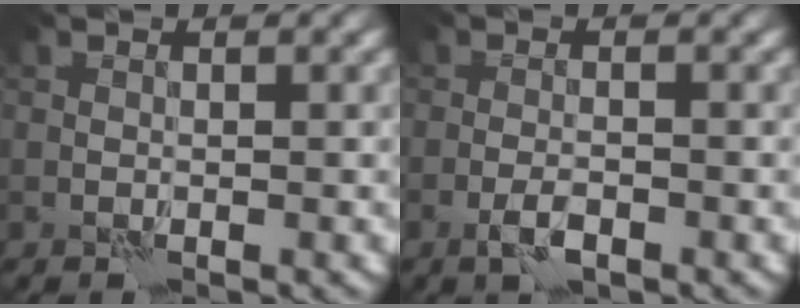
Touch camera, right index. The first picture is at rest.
{"total": 2.0, "force": [-1.1, 0.5, 1.6], "torque": [-0.034, 0.000, -0.025]}